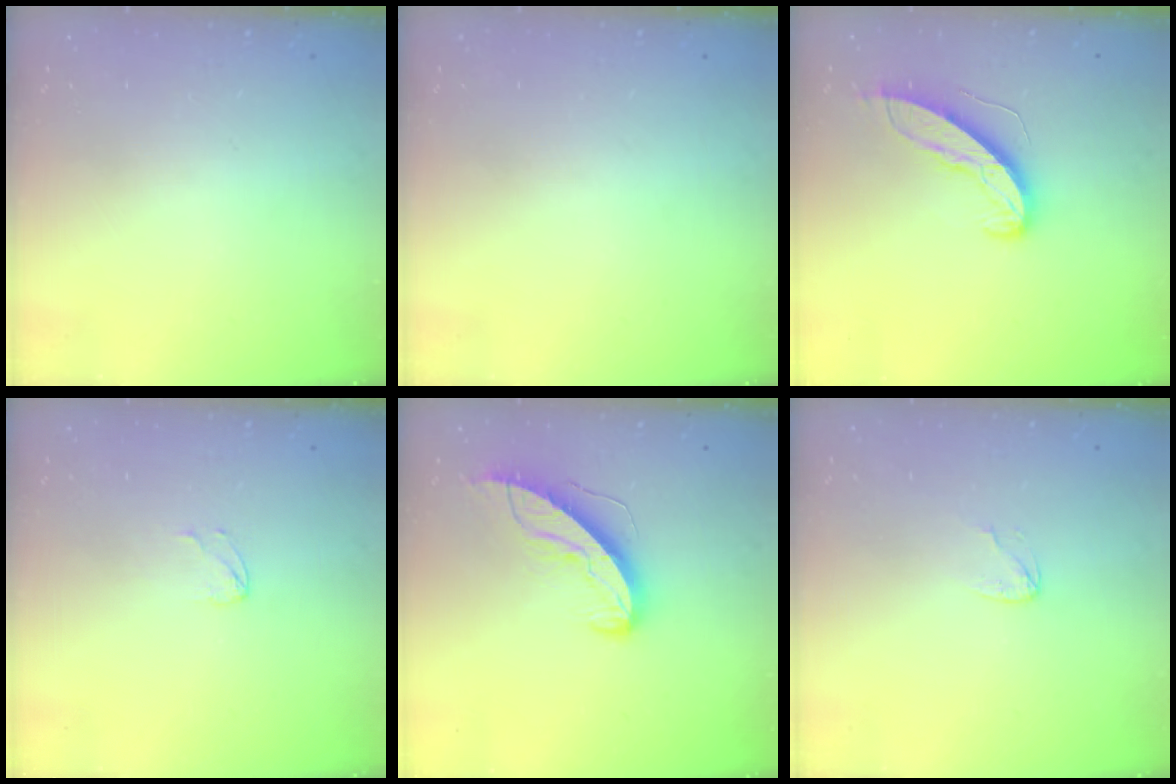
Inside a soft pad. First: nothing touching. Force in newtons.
{"total": 0.0}
{"total": 10.0, "press": 10.0, "slide": 0.7}
{"total": 3.6, "press": 3.6, "slide": 0.3}
{"total": 11.0, "press": 11.0, "slide": 1.0}
{"total": 3.8, "press": 3.8, "slide": 0.2}